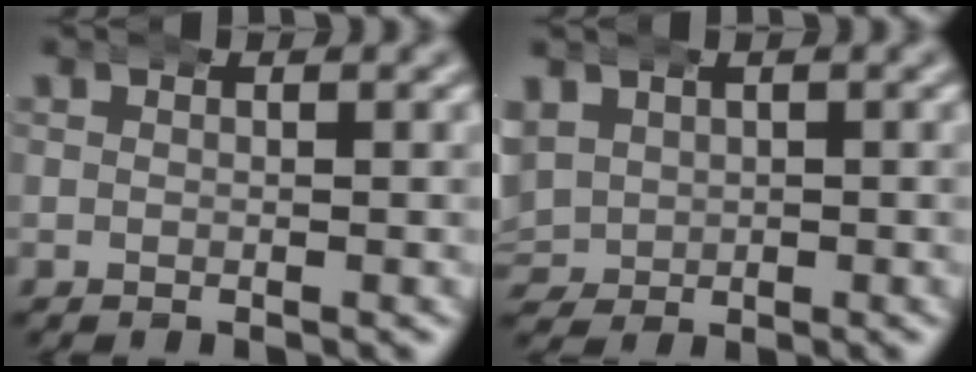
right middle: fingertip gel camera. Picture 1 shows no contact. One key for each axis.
{"total": 4.5, "fx": 0.5, "fy": 4.1, "fz": 1.8, "tx": -0.077, "ty": -0.024, "tz": 0.024}